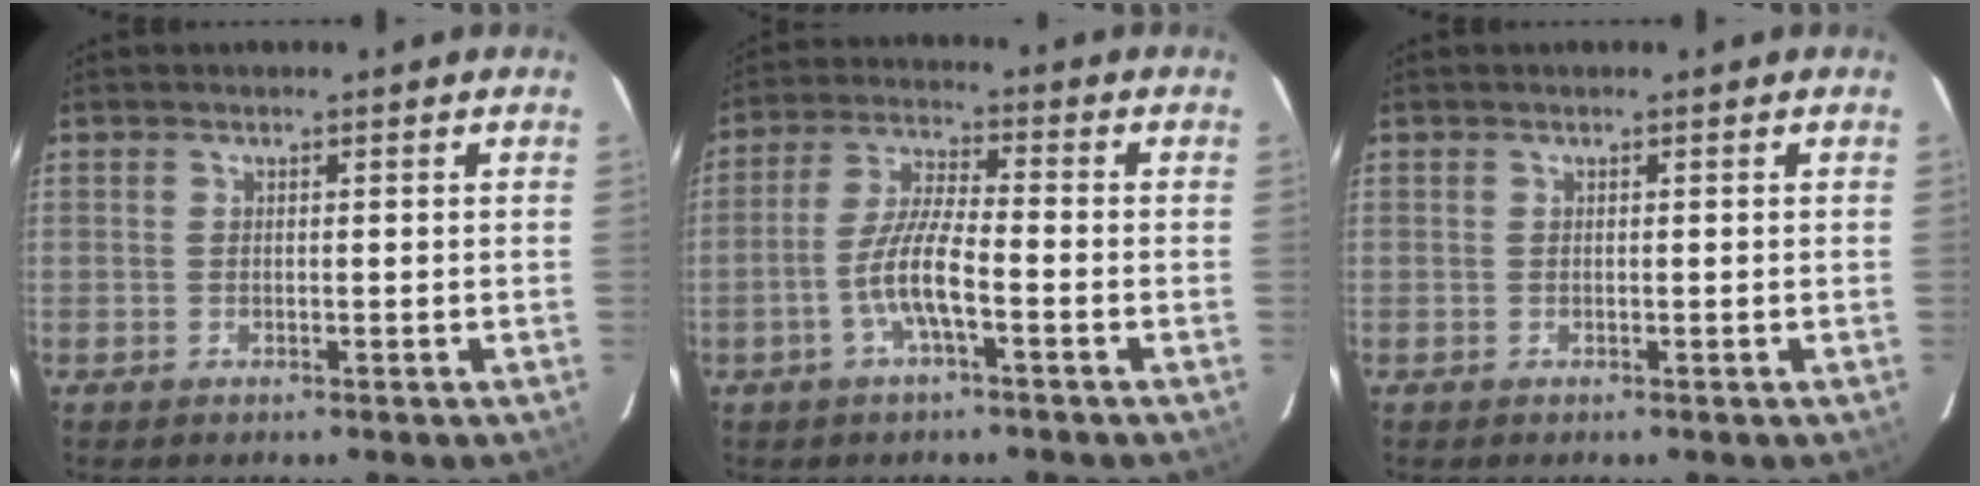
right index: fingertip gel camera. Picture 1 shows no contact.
{"total": 7.8, "force": [-3.2, 1.2, 7.1], "torque": [-0.148, 0.003, -0.060]}
{"total": 0.0}